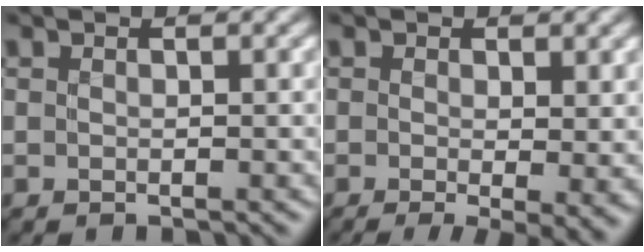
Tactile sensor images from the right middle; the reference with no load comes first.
{"total": 4.0, "force": [-0.4, 1.0, 3.9], "torque": [-0.048, -0.018, -0.003]}